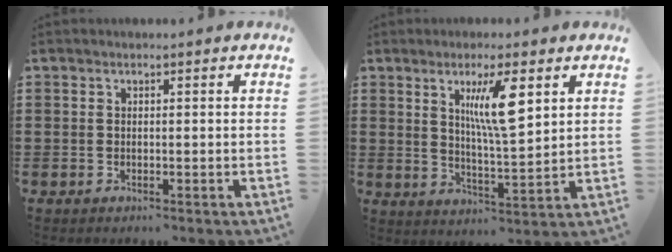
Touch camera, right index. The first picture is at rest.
{"total": 8.1, "force": [3.3, 1.7, 7.2], "torque": [-0.132, -0.001, 0.051]}